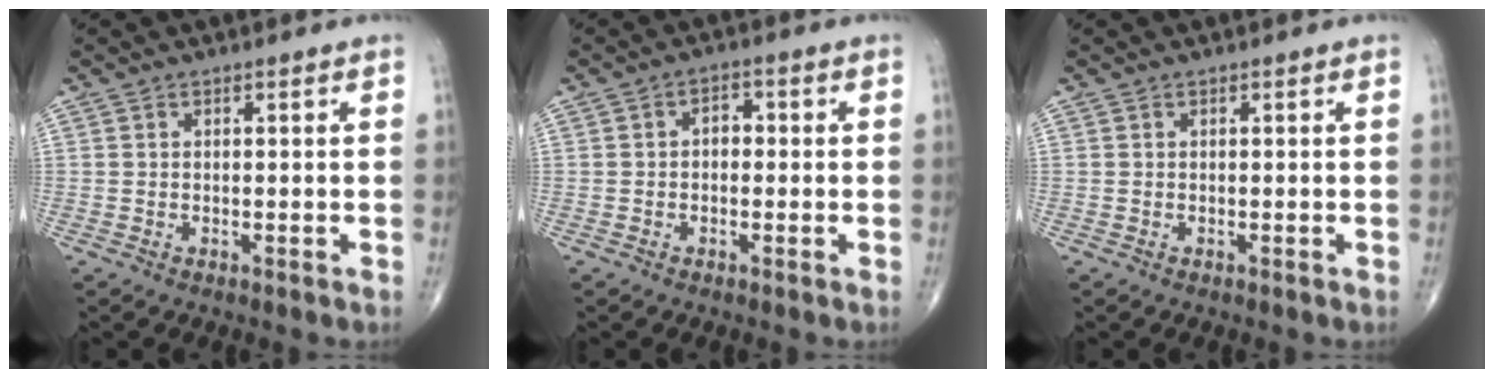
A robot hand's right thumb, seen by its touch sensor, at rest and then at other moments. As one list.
[{"total": 2.7, "force": [-0.2, 1.9, 1.9], "torque": [-0.016, 0.012, -0.010]}, {"total": 0.0}]